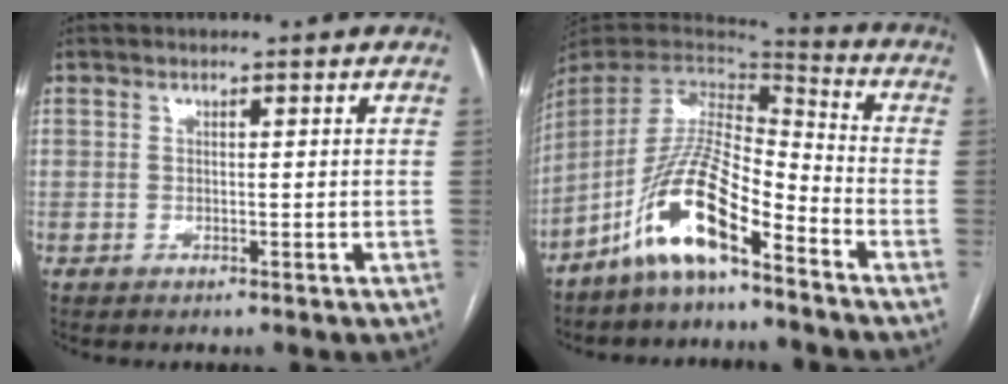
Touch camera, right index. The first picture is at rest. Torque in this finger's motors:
{"motor_torque": [1.12, -1.02, 0.40, 0.11]}